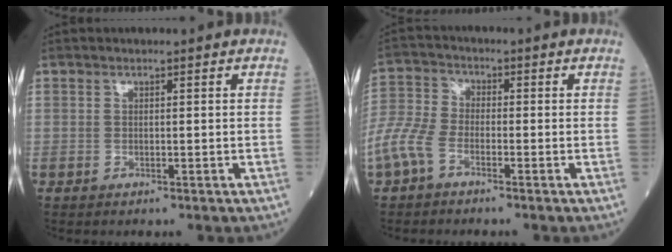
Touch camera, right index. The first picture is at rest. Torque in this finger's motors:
{"motor_torque": [0.42, -0.49, 0.41, 0.14]}